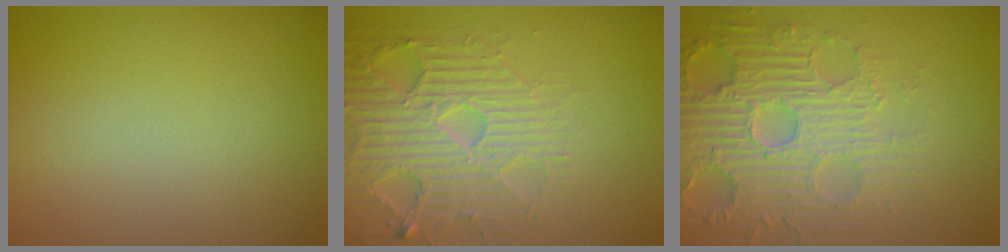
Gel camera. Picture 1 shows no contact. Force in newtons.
{"total": 4.7, "press": 4.6, "slide": 0.9}
{"total": 6.2, "press": 5.5, "slide": 2.8}